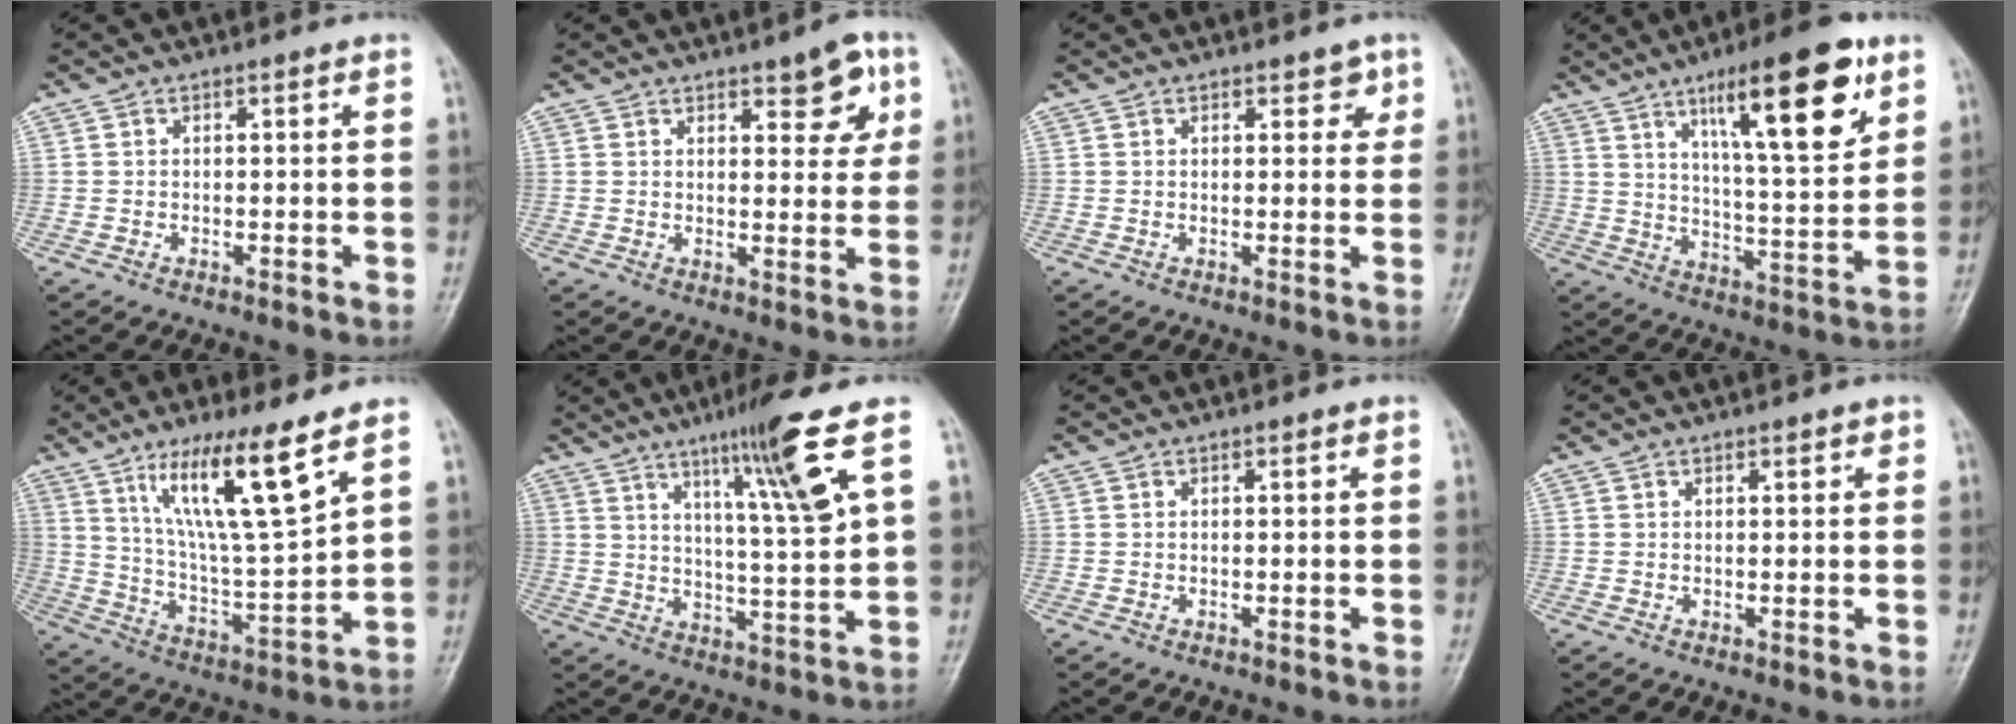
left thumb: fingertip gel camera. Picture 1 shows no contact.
{"total": 7.2, "force": [3.6, 3.0, 5.5], "torque": [-0.042, -0.016, 0.042]}
{"total": 2.6, "force": [1.4, 1.6, 1.6], "torque": [0.003, -0.004, 0.015]}
{"total": 18.7, "force": [9.8, 4.7, 15.3], "torque": [-0.210, -0.043, 0.155]}
{"total": 15.6, "force": [8.9, 2.0, 12.6], "torque": [-0.220, -0.054, 0.174]}
{"total": 12.6, "force": [6.2, -0.1, 10.9], "torque": [-0.180, -0.033, 0.105]}
{"total": 0.0}
{"total": 1.0, "force": [0.6, 0.4, 0.7], "torque": [-0.007, 0.000, 0.006]}